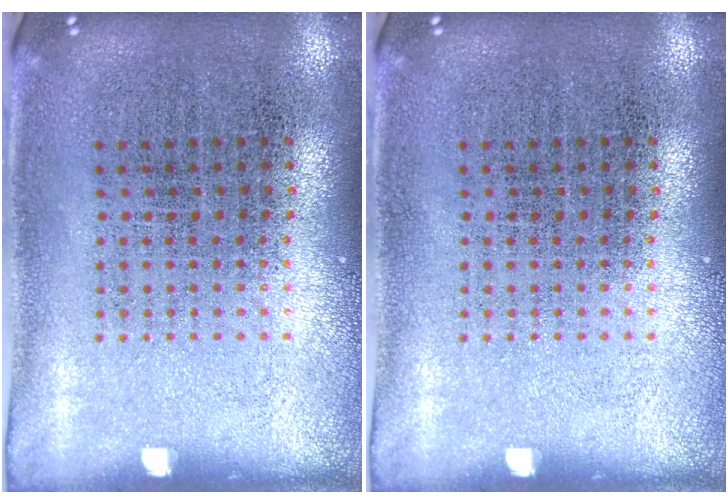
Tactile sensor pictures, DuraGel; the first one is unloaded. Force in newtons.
{"total": 0.0}